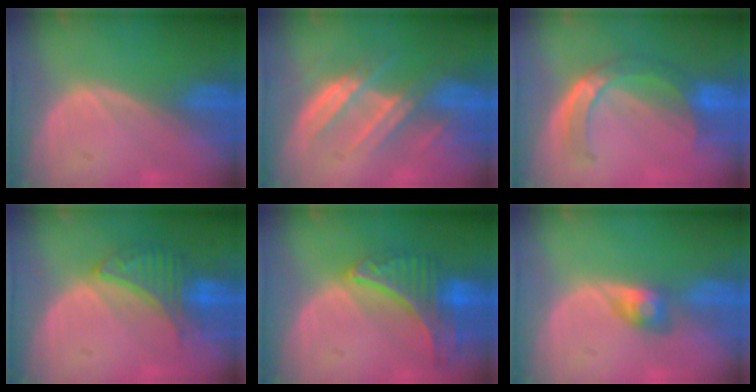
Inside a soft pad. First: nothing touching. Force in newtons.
{"total": 7.3, "press": 7.0, "slide": 1.9}
{"total": 6.7, "press": 6.2, "slide": 2.5}
{"total": 6.6, "press": 6.2, "slide": 2.2}
{"total": 9.1, "press": 8.0, "slide": 4.3}
{"total": 3.1, "press": 2.7, "slide": 1.4}